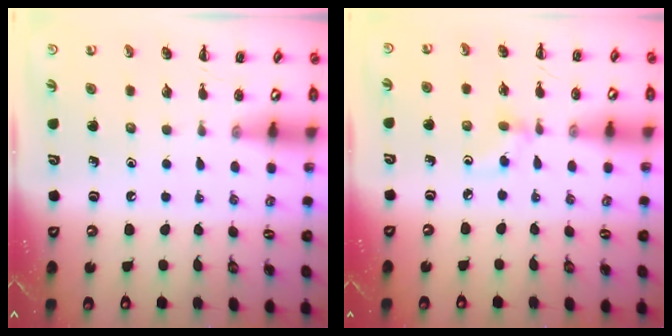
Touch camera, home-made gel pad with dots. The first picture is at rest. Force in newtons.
{"total": 2.9, "press": 2.8, "slide": 0.7}